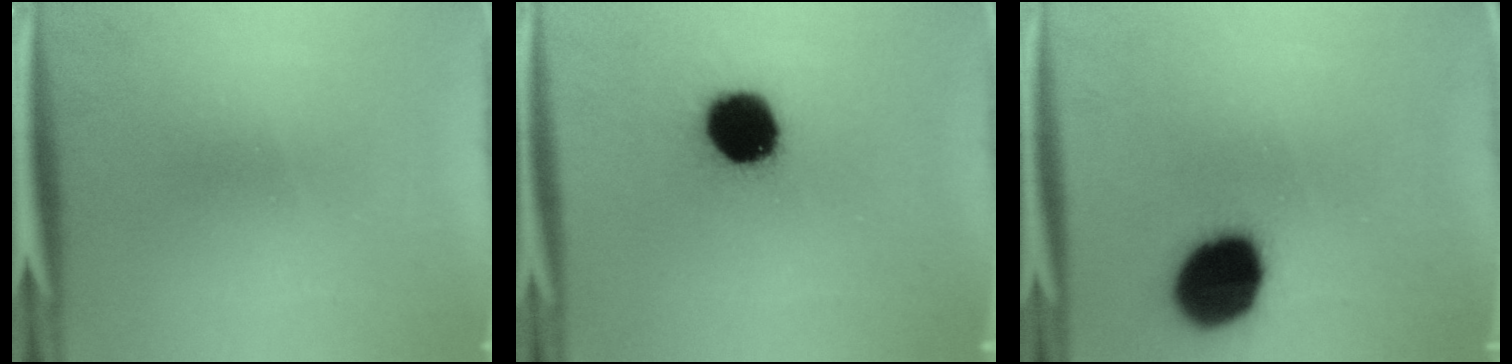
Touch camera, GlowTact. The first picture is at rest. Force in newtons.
{"total": 16.0}
{"total": 17.1}